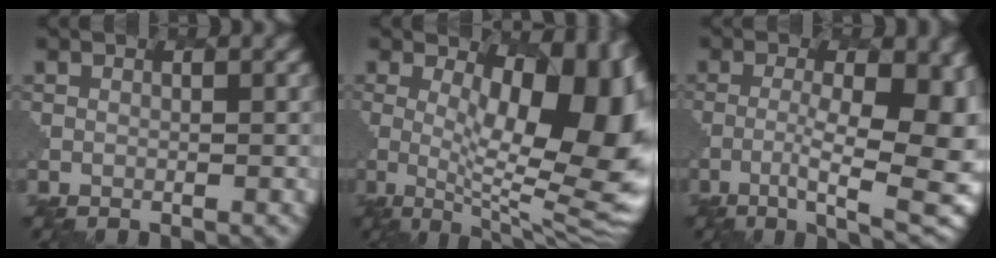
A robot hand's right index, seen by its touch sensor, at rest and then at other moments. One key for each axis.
{"total": 13.5, "fx": 2.1, "fy": 5.6, "fz": 12.2, "tx": -0.149, "ty": -0.005, "tz": 0.032}
{"total": 10.9, "fx": -3.3, "fy": 2.8, "fz": 10.1, "tx": -0.153, "ty": -0.007, "tz": -0.038}